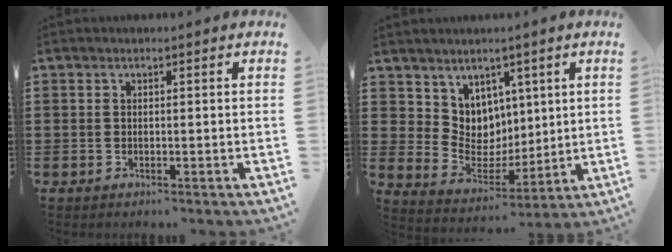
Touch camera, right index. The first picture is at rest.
{"total": 6.6, "force": [4.2, 5.2, -0.2], "torque": [-0.033, -0.035, 0.082]}